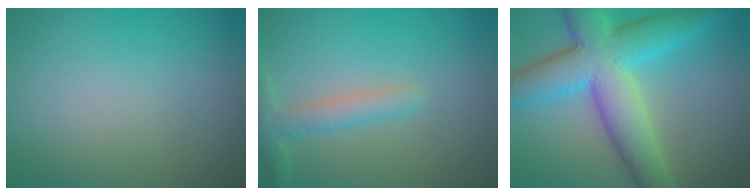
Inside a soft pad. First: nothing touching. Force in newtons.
{"total": 2.5, "press": 2.5, "slide": 0.0}
{"total": 9.8, "press": 9.8, "slide": 0.3}